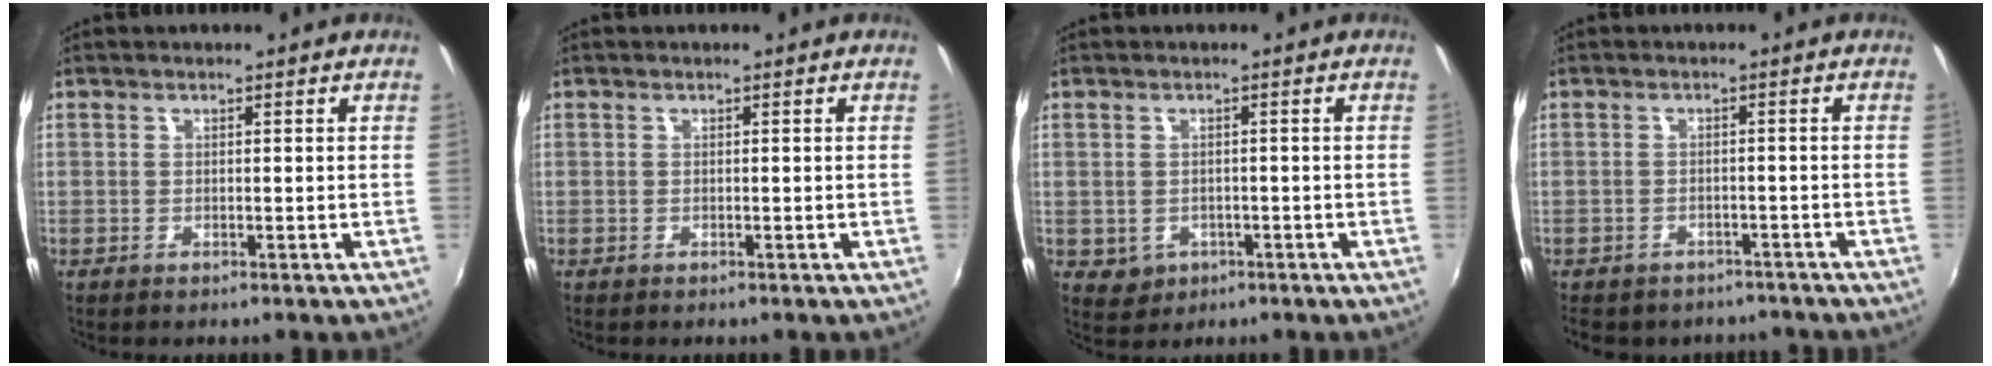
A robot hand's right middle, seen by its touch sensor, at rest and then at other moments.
{"total": 0.0}
{"total": 3.4, "force": [-0.9, 3.1, 1.2], "torque": [-0.029, -0.001, -0.004]}
{"total": 7.9, "force": [-6.4, 3.9, 2.5], "torque": [-0.060, -0.011, -0.083]}